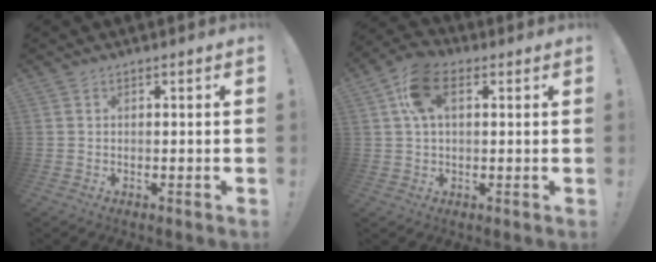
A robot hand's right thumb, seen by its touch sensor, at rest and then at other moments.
{"total": 10.5, "force": [3.5, 6.2, 7.8], "torque": [-0.146, 0.005, 0.068]}